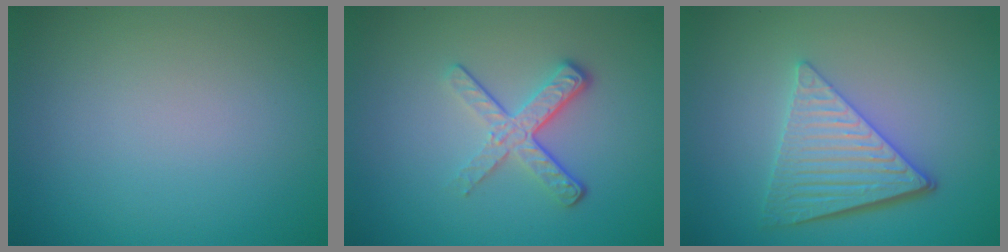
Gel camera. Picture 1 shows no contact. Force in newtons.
{"total": 3.7, "press": 2.5, "slide": 2.7}
{"total": 5.5, "press": 4.3, "slide": 3.4}